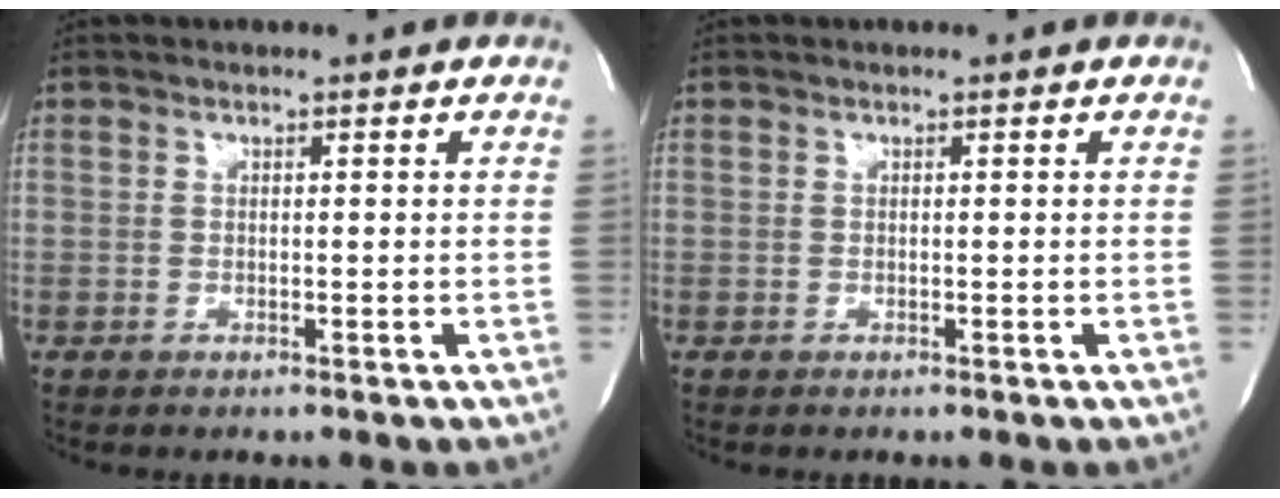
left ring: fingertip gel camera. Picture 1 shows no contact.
{"total": 0.0}